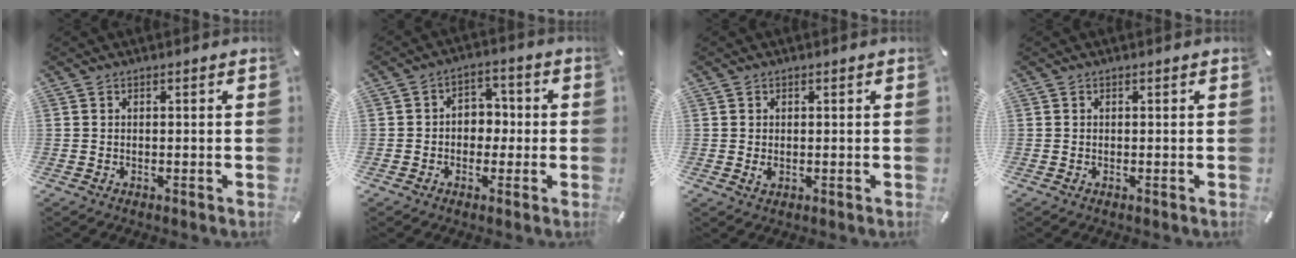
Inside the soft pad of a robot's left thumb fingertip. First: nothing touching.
{"total": 5.3, "force": [-1.2, 4.7, 2.3], "torque": [-0.033, 0.014, -0.027]}
{"total": 1.4, "force": [0.2, 1.2, 0.7], "torque": [-0.013, 0.003, 0.003]}
{"total": 0.0}